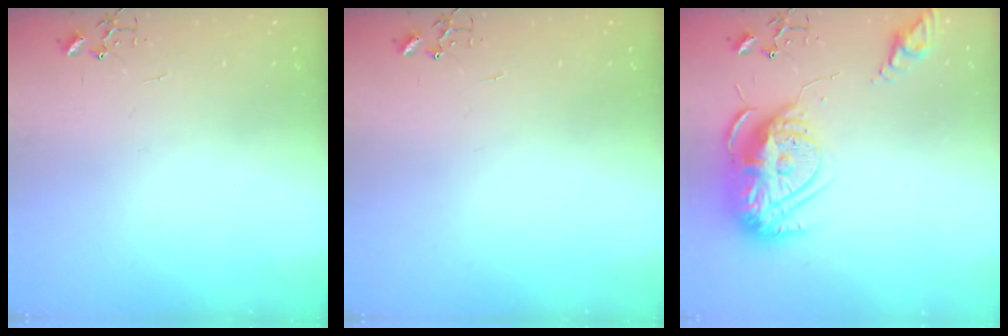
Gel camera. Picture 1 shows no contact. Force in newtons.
{"total": 0.0}
{"total": 17.0, "press": 16.9, "slide": 1.5}